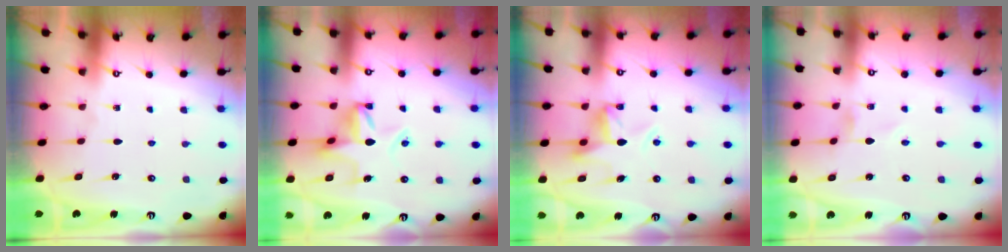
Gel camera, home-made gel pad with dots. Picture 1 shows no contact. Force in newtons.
{"total": 7.7, "press": 7.7, "slide": 1.1}
{"total": 9.2, "press": 9.2, "slide": 0.1}
{"total": 0.0}